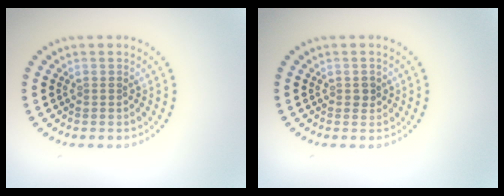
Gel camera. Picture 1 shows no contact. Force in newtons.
{"total": 0.9, "press": 0.9, "slide": 0.2}